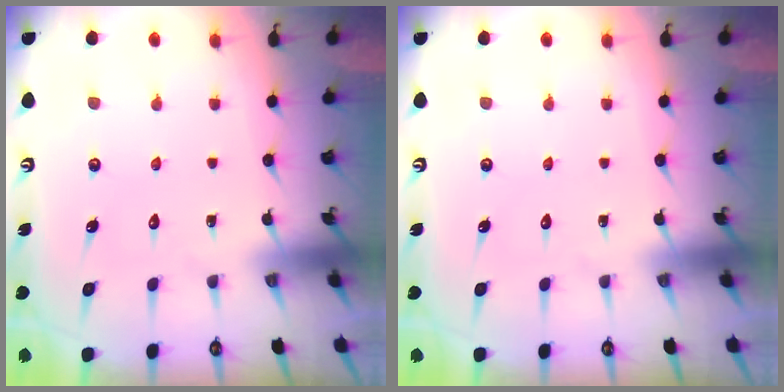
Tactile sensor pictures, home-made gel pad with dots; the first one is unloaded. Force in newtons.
{"total": 0.0}